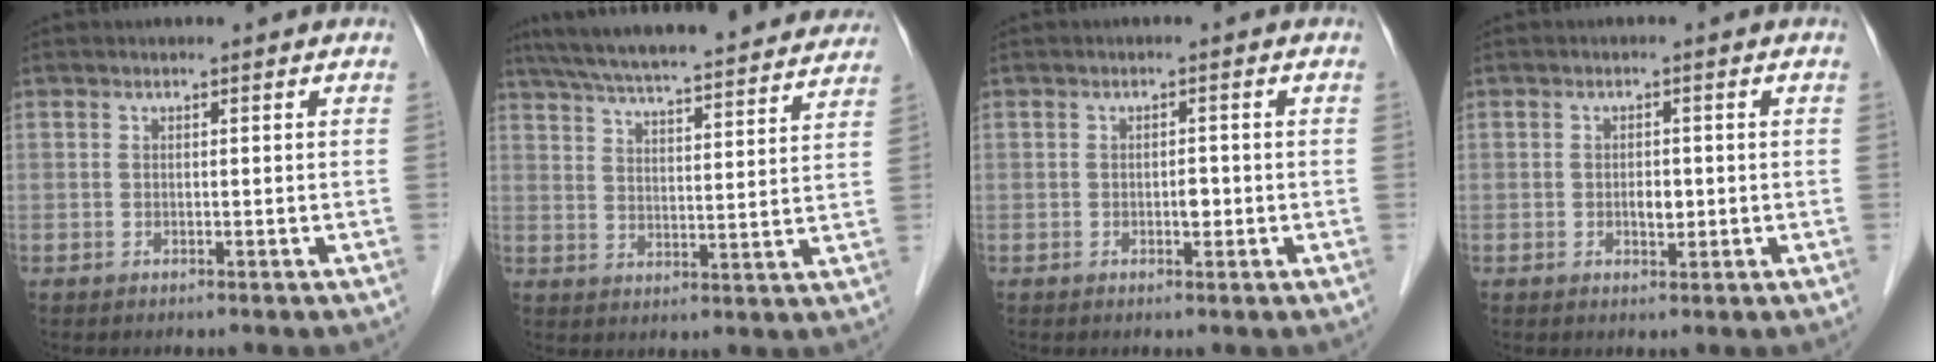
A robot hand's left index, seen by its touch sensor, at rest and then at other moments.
{"total": 29.3, "force": [26.4, 3.7, 12.2], "torque": [-0.205, -0.005, 0.344]}
{"total": 1.5, "force": [-0.4, 0.8, 1.3], "torque": [-0.019, 0.003, -0.006]}
{"total": 2.1, "force": [-0.3, 1.2, 1.6], "torque": [-0.028, 0.002, -0.002]}